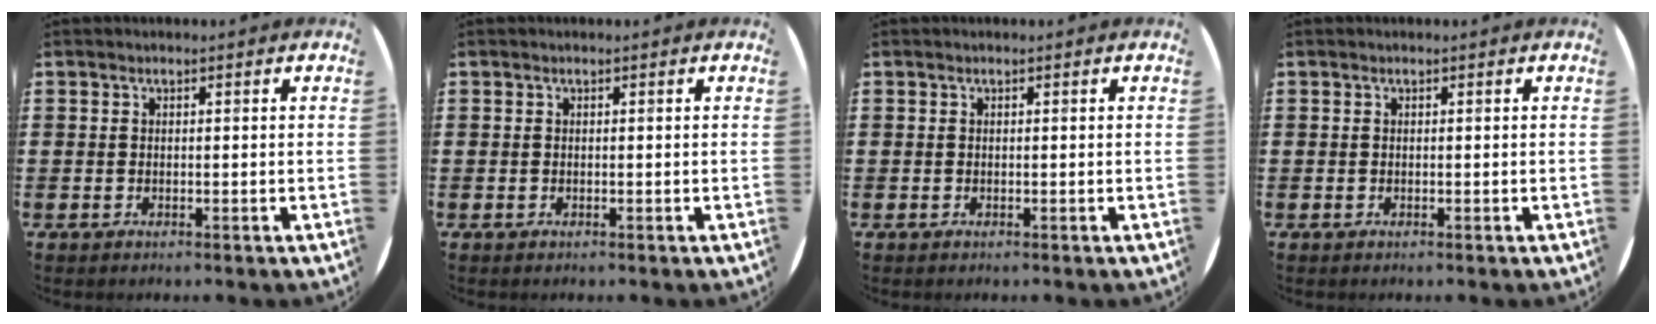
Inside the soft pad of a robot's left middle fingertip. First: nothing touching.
{"total": 0.0}
{"total": 0.0}
{"total": 0.0}